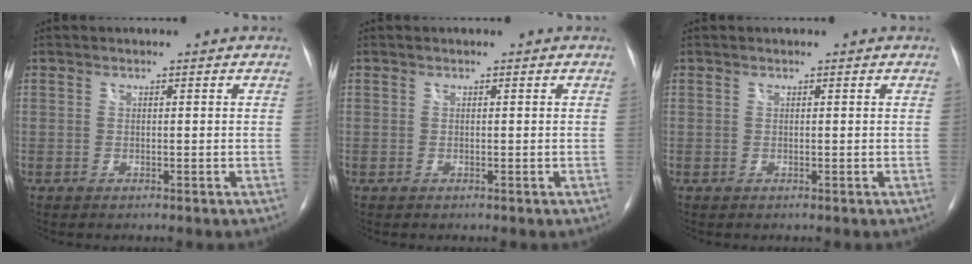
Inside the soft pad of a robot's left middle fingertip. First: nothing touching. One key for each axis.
{"total": 0.0}
{"total": 0.0}